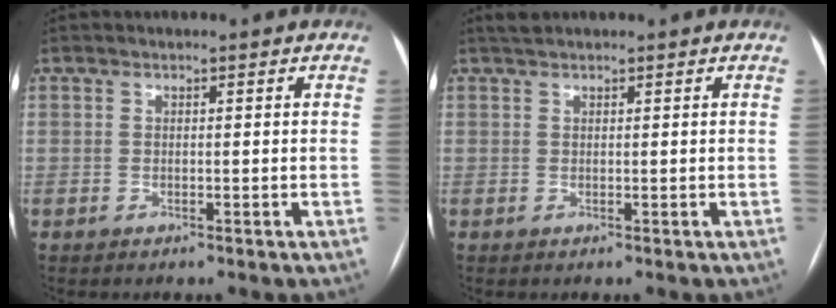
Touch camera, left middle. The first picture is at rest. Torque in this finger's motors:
{"motor_torque": [0.19, -0.15, 0.06, 0.01]}